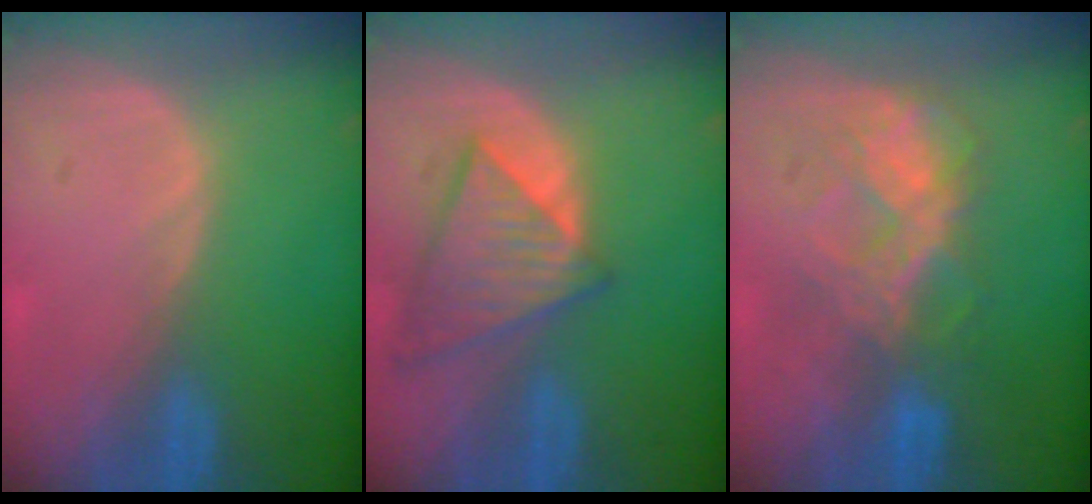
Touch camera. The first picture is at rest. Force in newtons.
{"total": 8.2, "press": 7.2, "slide": 3.9}
{"total": 7.1, "press": 6.9, "slide": 1.7}